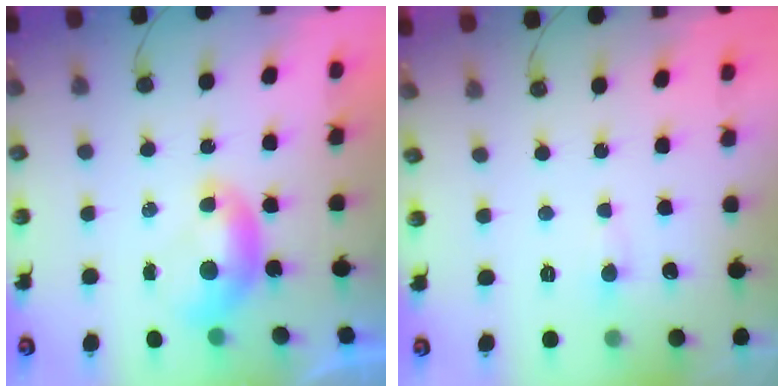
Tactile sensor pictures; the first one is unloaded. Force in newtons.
{"total": 1.2, "press": 1.0, "slide": 0.6}